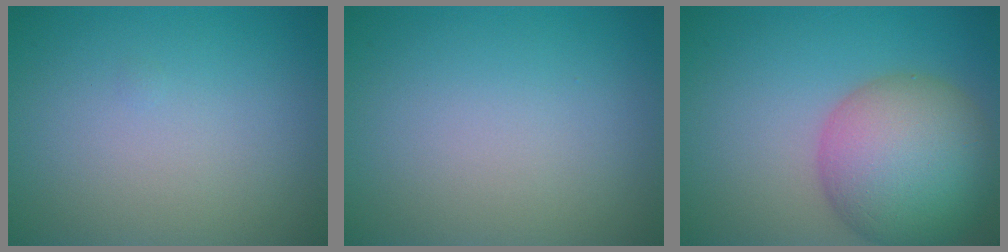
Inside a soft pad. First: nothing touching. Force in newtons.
{"total": 0.0}
{"total": 10.0, "press": 10.0, "slide": 0.5}